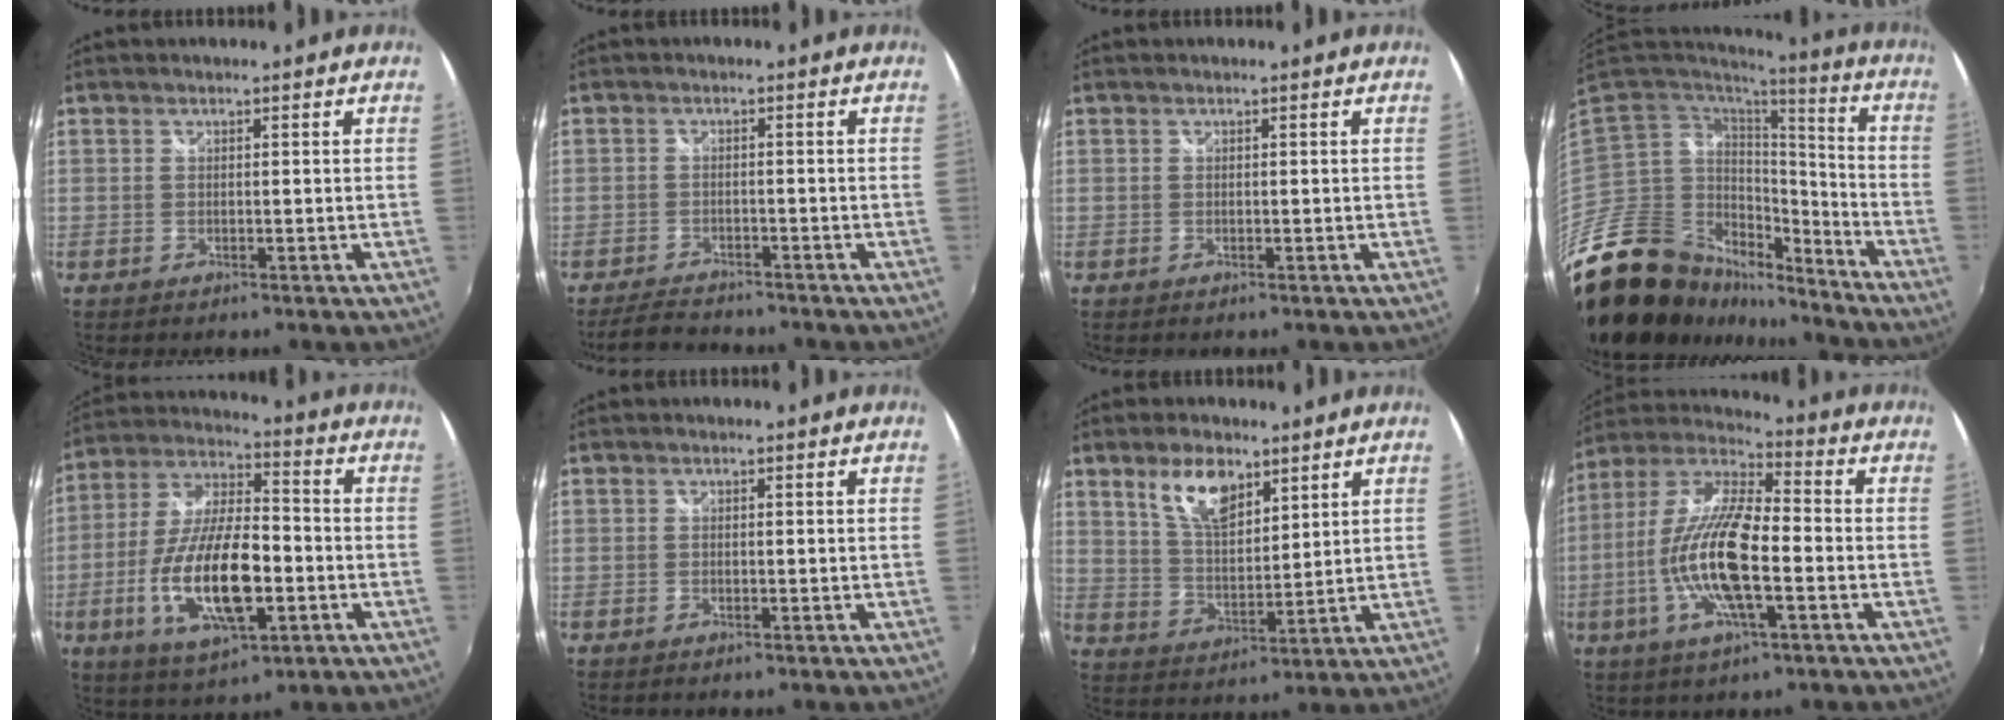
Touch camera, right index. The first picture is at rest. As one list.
[{"total": 5.0, "force": [-4.4, 2.0, 0.9], "torque": [-0.041, 0.003, -0.075]}, {"total": 0.0}, {"total": 23.0, "force": [-17.2, 10.5, 11.2], "torque": [-0.214, -0.006, -0.283]}, {"total": 18.6, "force": [-5.2, 6.8, 16.6], "torque": [-0.337, -0.012, -0.091]}, {"total": 0.0}, {"total": 9.4, "force": [5.6, 4.3, 6.2], "torque": [-0.113, 0.009, 0.111]}, {"total": 16.9, "force": [-4.0, 4.7, 15.7], "torque": [-0.312, -0.004, -0.082]}]